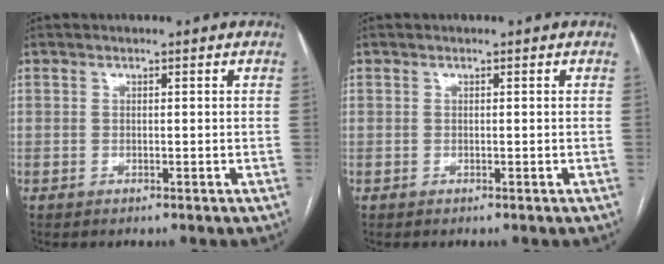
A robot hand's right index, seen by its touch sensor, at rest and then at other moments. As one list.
[{"total": 0.0}]